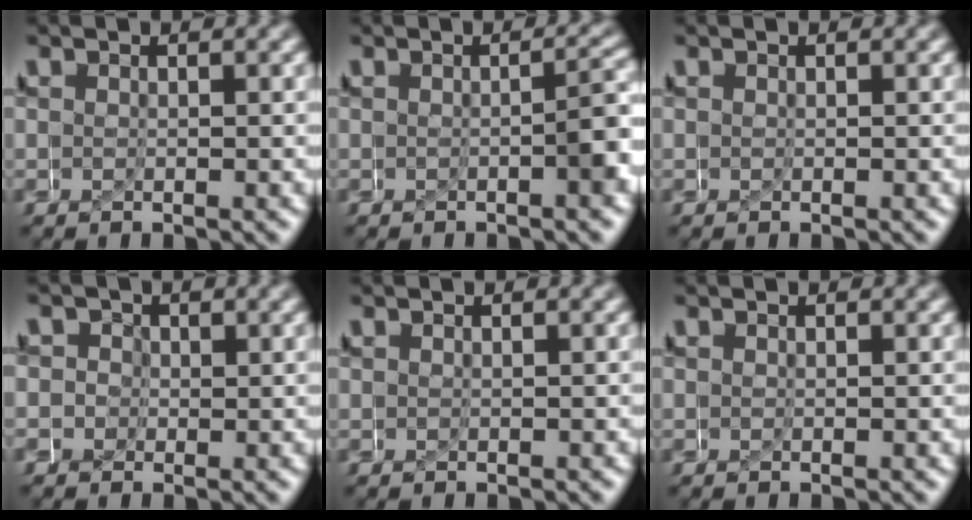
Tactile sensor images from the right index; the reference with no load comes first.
{"total": 2.2, "force": [-0.7, 0.7, 1.9], "torque": [-0.018, 0.007, -0.016]}
{"total": 0.0}
{"total": 4.2, "force": [-1.2, 3.9, 1.0], "torque": [-0.043, -0.014, -0.031]}
{"total": 0.0}
{"total": 0.0}